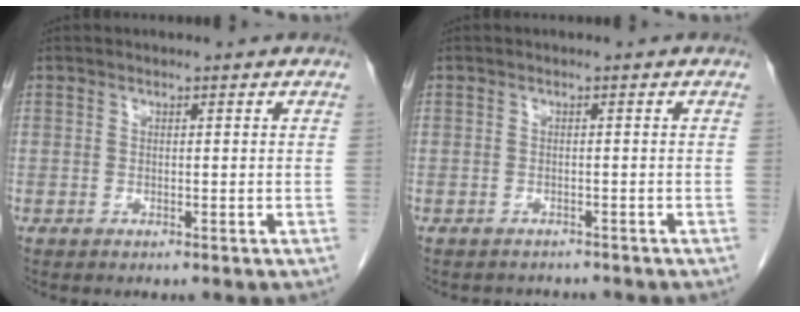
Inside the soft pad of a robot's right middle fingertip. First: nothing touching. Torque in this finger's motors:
{"motor_torque": [0.01, 0.00, -0.01, 0.00]}